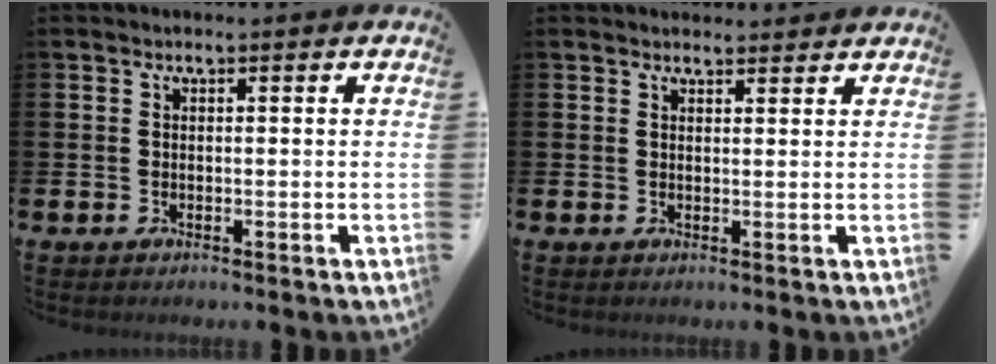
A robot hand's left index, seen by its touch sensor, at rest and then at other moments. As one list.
[{"total": 1.8, "force": [1.7, 0.4, -0.1], "torque": [0.006, -0.007, 0.031]}]